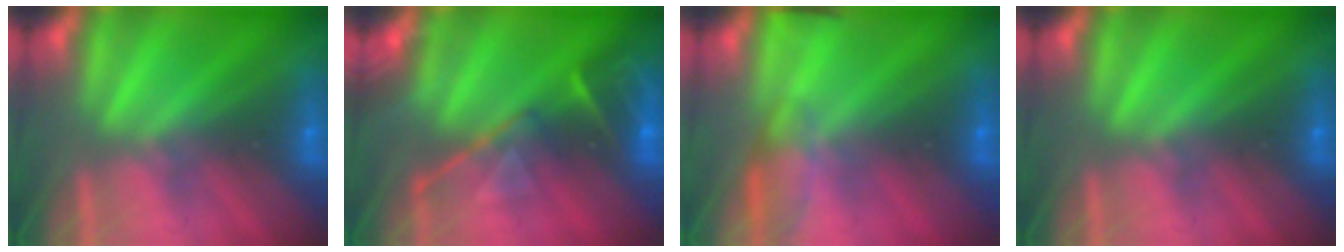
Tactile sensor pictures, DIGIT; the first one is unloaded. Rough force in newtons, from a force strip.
{"total": 9.0}
{"total": 4.8}
{"total": 0.0}